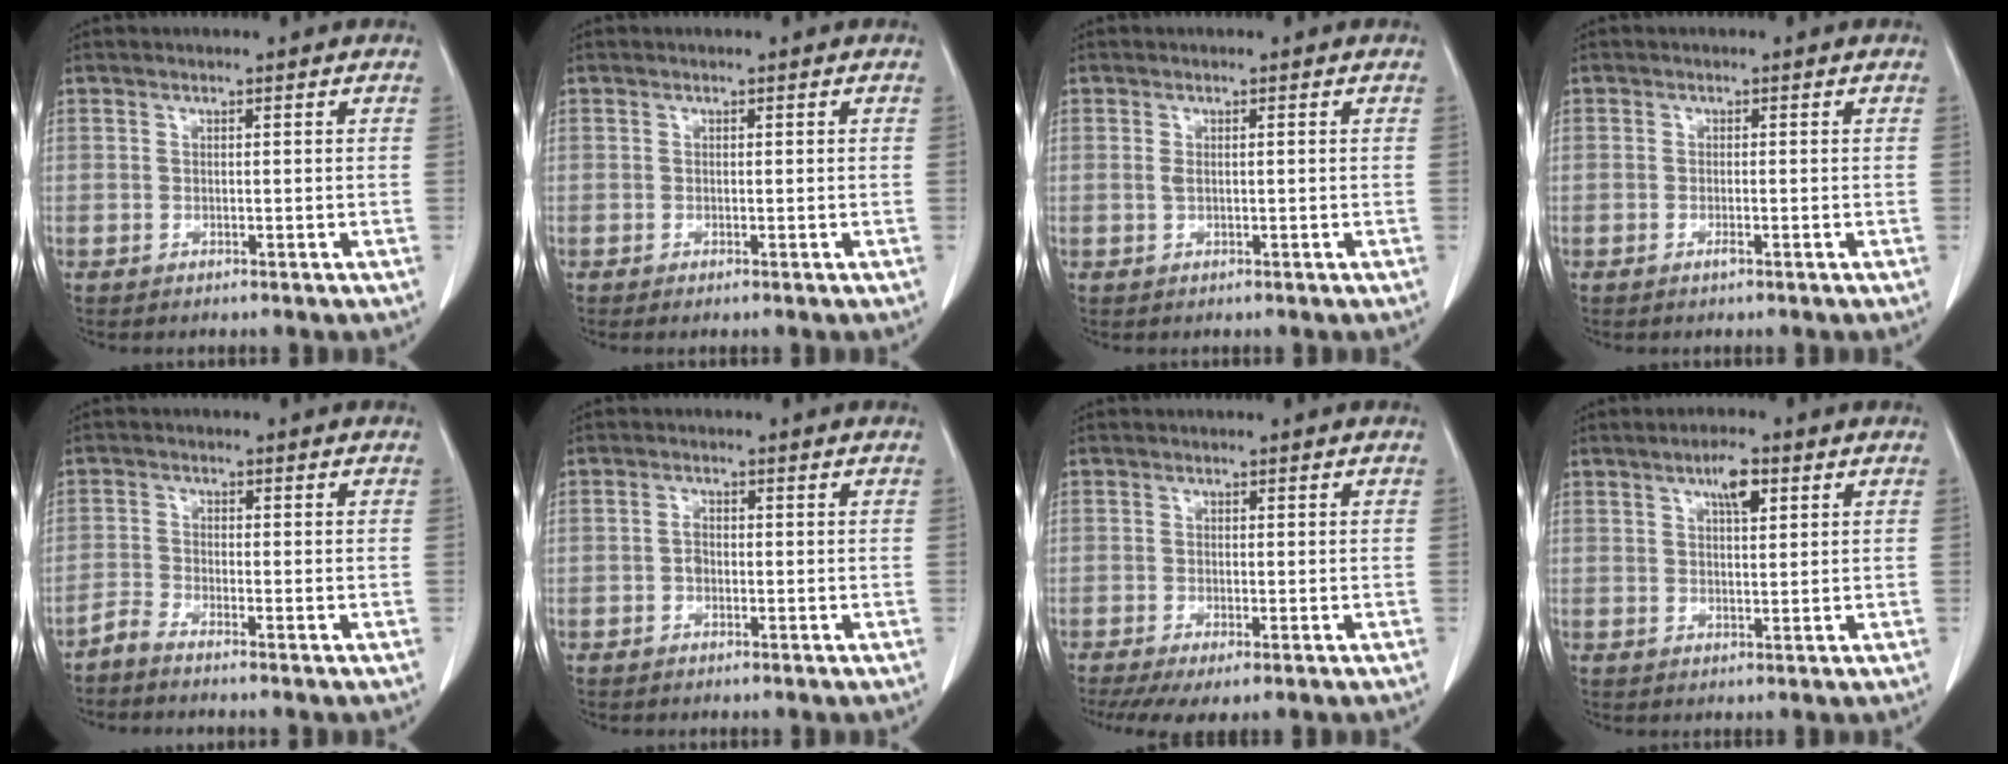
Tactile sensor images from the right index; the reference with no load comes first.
{"total": 0.9, "force": [-0.2, 0.4, 0.8], "torque": [-0.021, -0.002, -0.001]}
{"total": 1.5, "force": [0.0, 0.8, 1.3], "torque": [-0.033, 0.005, 0.003]}
{"total": 1.3, "force": [-0.6, 0.4, 1.1], "torque": [-0.020, 0.000, -0.008]}
{"total": 2.3, "force": [-1.9, 0.2, 1.1], "torque": [-0.029, 0.006, -0.042]}
{"total": 1.9, "force": [-0.4, 1.3, 1.3], "torque": [-0.022, 0.007, -0.009]}
{"total": 7.0, "force": [-3.5, 2.6, 5.5], "torque": [-0.107, -0.012, -0.055]}
{"total": 4.7, "force": [2.3, 1.6, 3.8], "torque": [-0.070, 0.003, 0.040]}